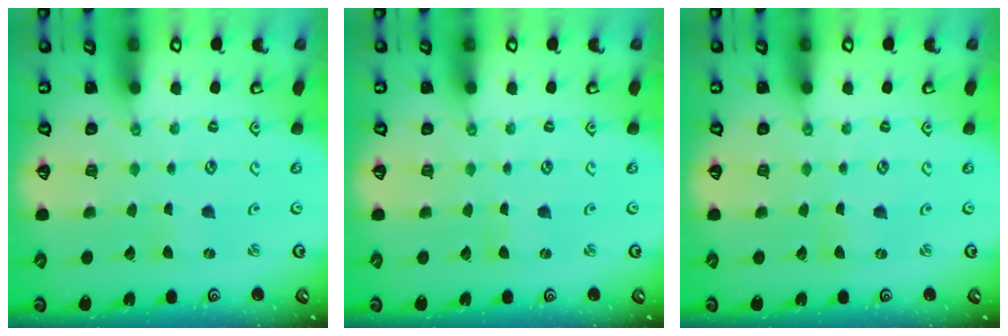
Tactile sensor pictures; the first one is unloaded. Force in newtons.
{"total": 0.0}
{"total": 0.0}